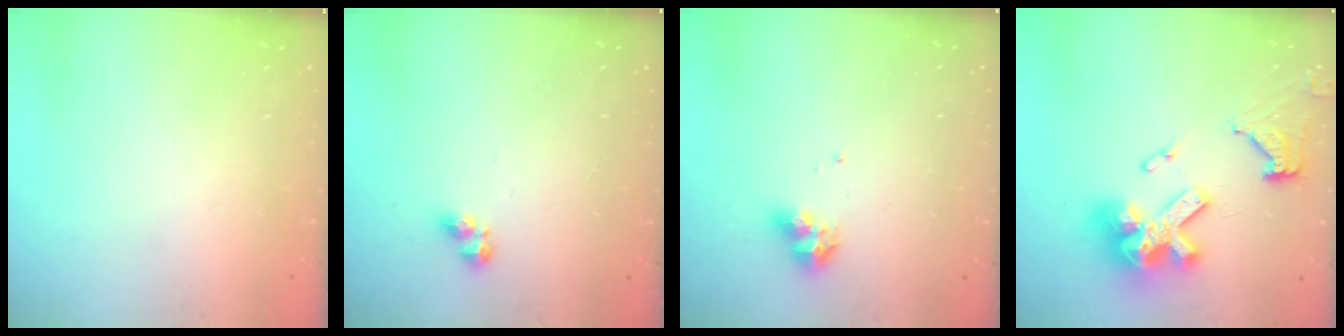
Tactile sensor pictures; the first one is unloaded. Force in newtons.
{"total": 5.4, "press": 5.3, "slide": 0.6}
{"total": 7.0, "press": 6.9, "slide": 1.0}
{"total": 20.2, "press": 20.1, "slide": 2.1}